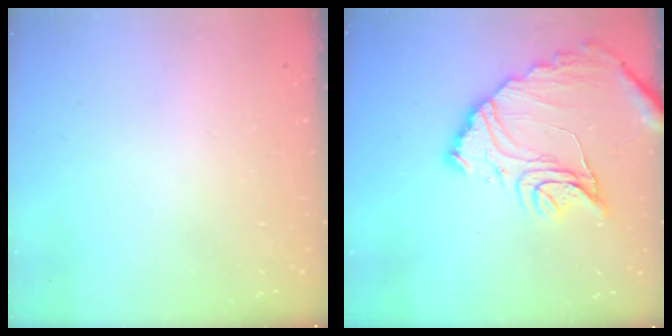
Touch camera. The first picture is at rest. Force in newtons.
{"total": 16.4, "press": 16.3, "slide": 1.6}